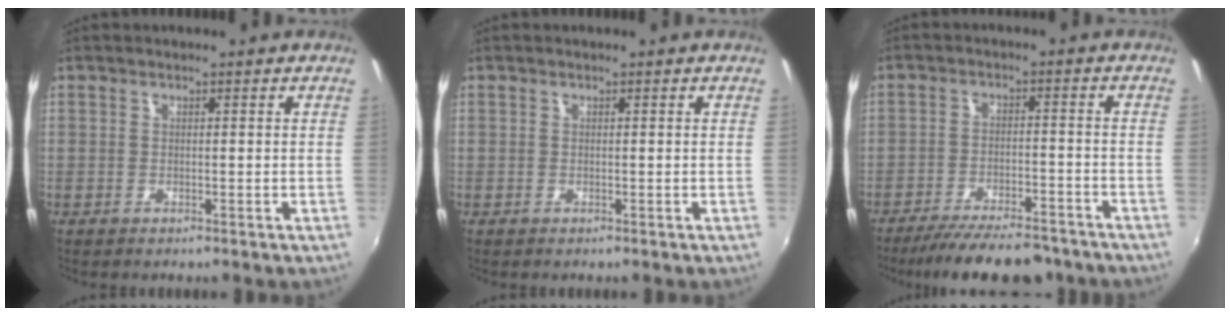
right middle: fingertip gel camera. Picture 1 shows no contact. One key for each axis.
{"total": 0.0}
{"total": 15.3, "fx": -13.0, "fy": 3.9, "fz": 7.0, "tx": -0.140, "ty": -0.014, "tz": -0.186}